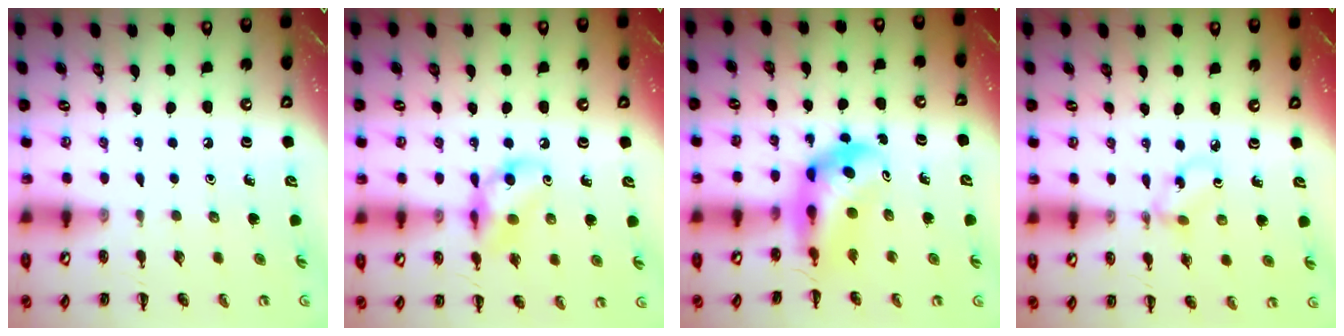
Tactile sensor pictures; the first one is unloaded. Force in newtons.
{"total": 11.1, "press": 11.1, "slide": 1.1}
{"total": 5.7, "press": 5.6, "slide": 1.3}
{"total": 1.8, "press": 1.7, "slide": 0.6}